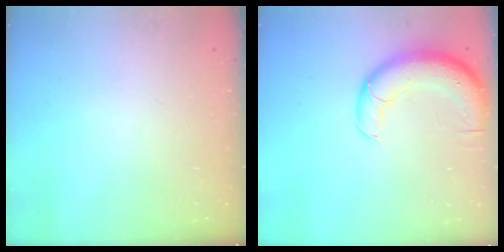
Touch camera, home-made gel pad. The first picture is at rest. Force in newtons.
{"total": 12.4, "press": 12.0, "slide": 3.1}